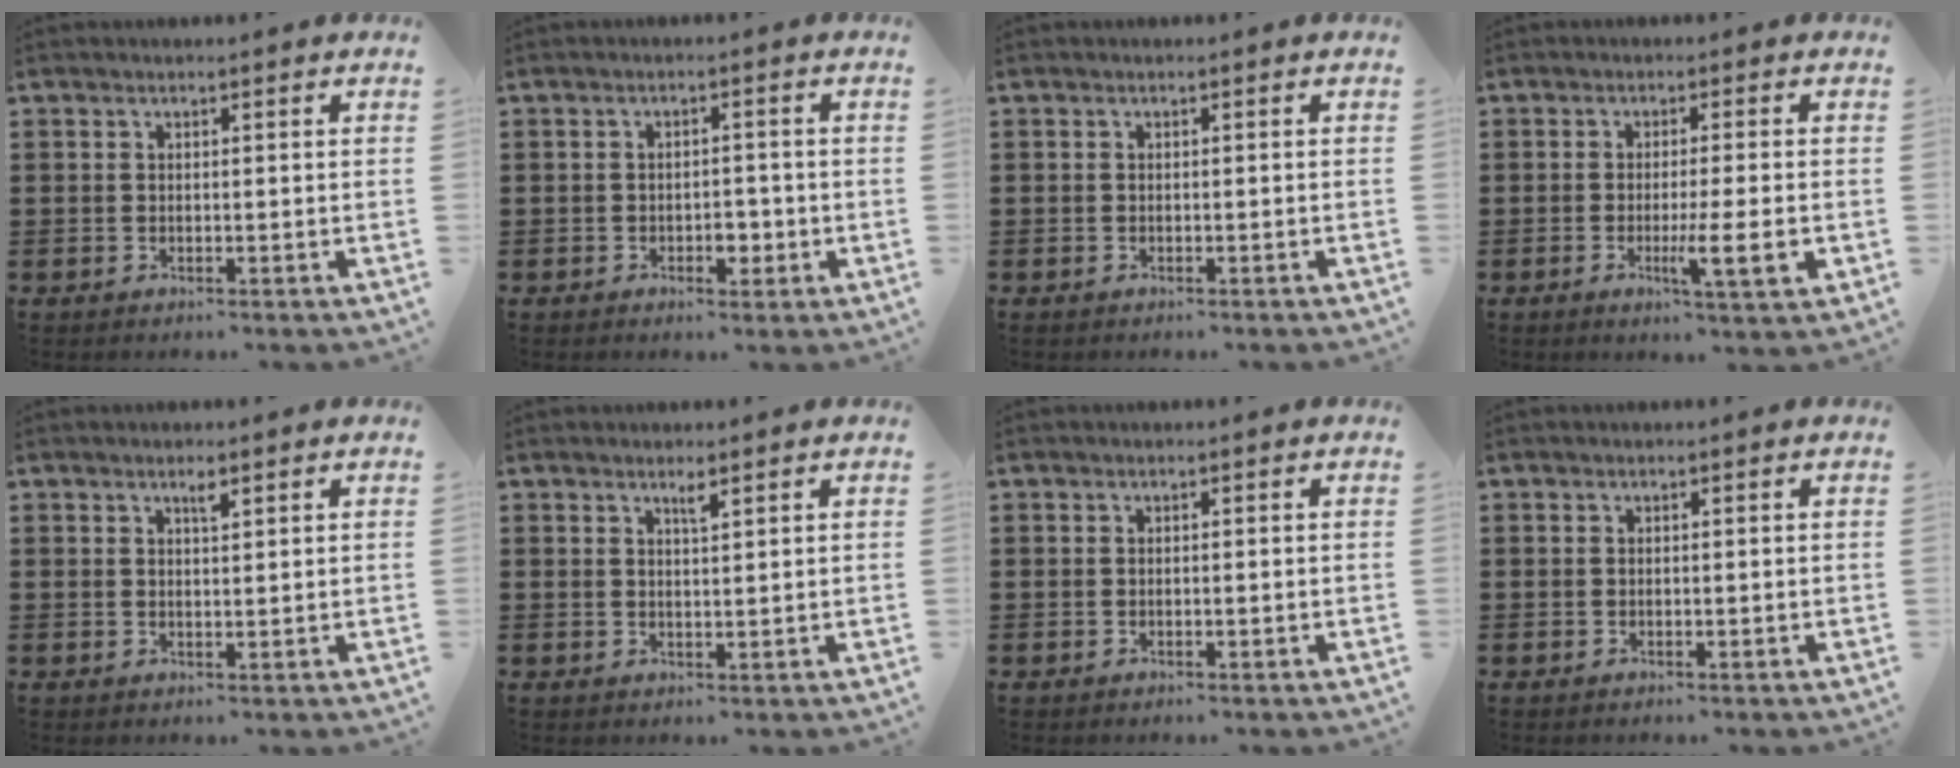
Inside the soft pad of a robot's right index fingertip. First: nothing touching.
{"total": 2.9, "force": [-1.1, 1.7, 2.1], "torque": [-0.032, -0.001, -0.022]}
{"total": 0.6, "force": [-0.6, 0.1, 0.0], "torque": [-0.002, -0.002, -0.013]}
{"total": 6.5, "force": [-1.8, 0.3, 6.2], "torque": [-0.100, -0.015, -0.027]}
{"total": 1.5, "force": [1.0, 0.3, 1.1], "torque": [-0.015, -0.001, 0.015]}
{"total": 1.5, "force": [1.2, 0.1, 0.9], "torque": [-0.011, -0.003, 0.018]}
{"total": 0.0}
{"total": 0.0}